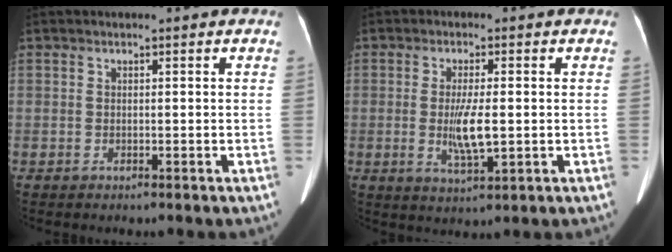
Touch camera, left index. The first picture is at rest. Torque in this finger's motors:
{"motor_torque": [1.30, 0.31, 0.65, 0.20]}